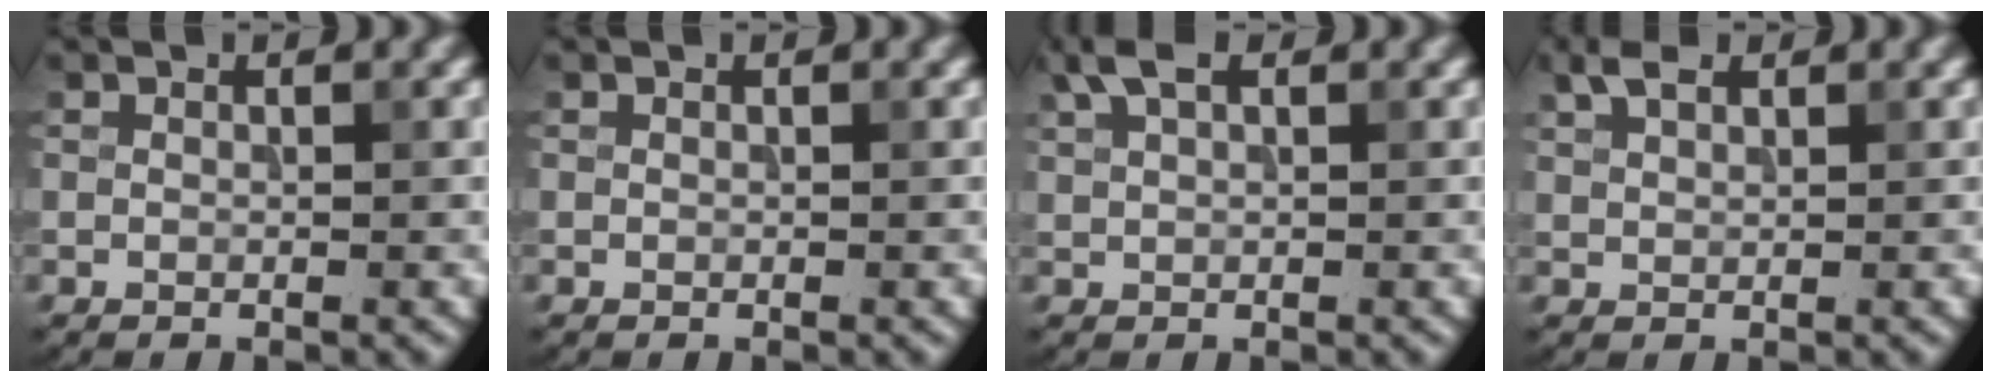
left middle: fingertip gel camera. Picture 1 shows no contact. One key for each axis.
{"total": 0.0}
{"total": 2.8, "fx": 1.6, "fy": 1.2, "fz": 1.8, "tx": -0.042, "ty": 0.007, "tz": 0.032}
{"total": 2.3, "fx": 1.5, "fy": 1.1, "fz": 1.3, "tx": -0.030, "ty": 0.007, "tz": 0.033}